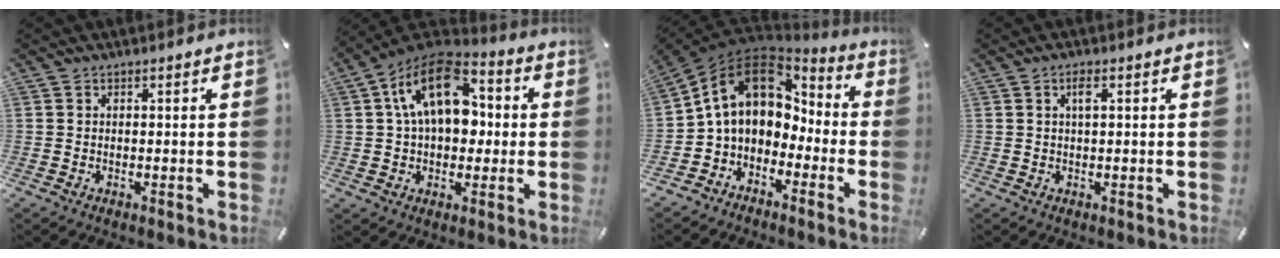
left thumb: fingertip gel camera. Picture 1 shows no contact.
{"total": 17.6, "force": [3.8, 11.5, 12.8], "torque": [-0.229, -0.002, 0.065]}
{"total": 13.0, "force": [1.5, 10.5, 7.6], "torque": [-0.156, 0.000, 0.026]}
{"total": 2.4, "force": [0.7, 0.6, 2.2], "torque": [-0.046, 0.005, 0.009]}